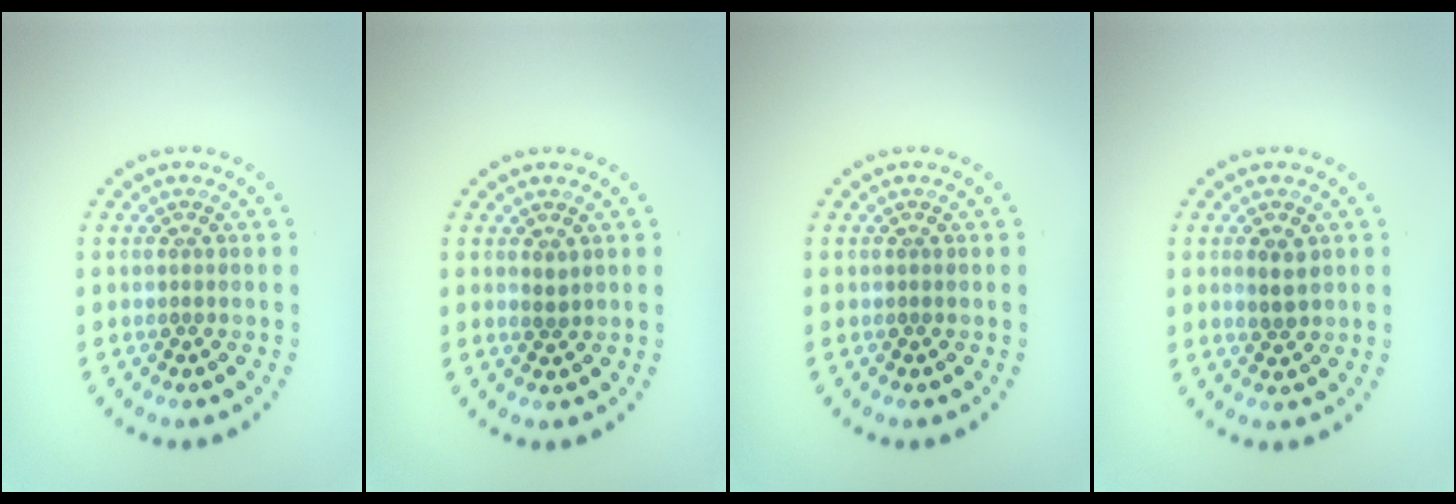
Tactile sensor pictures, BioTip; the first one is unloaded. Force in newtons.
{"total": 0.6, "press": 0.6, "slide": 0.1}
{"total": 0.0}
{"total": 1.8, "press": 1.7, "slide": 0.4}